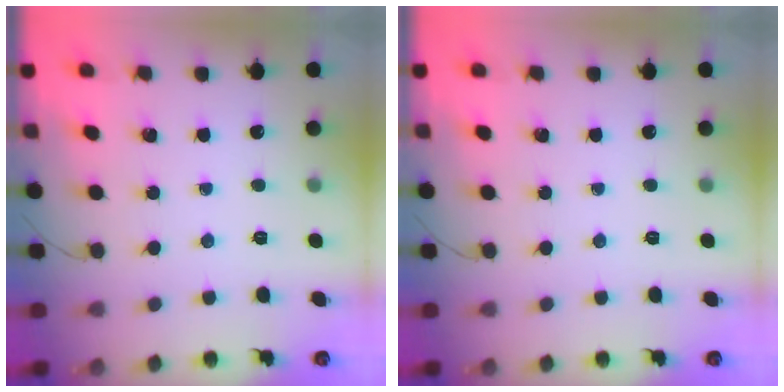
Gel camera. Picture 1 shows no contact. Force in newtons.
{"total": 0.0}